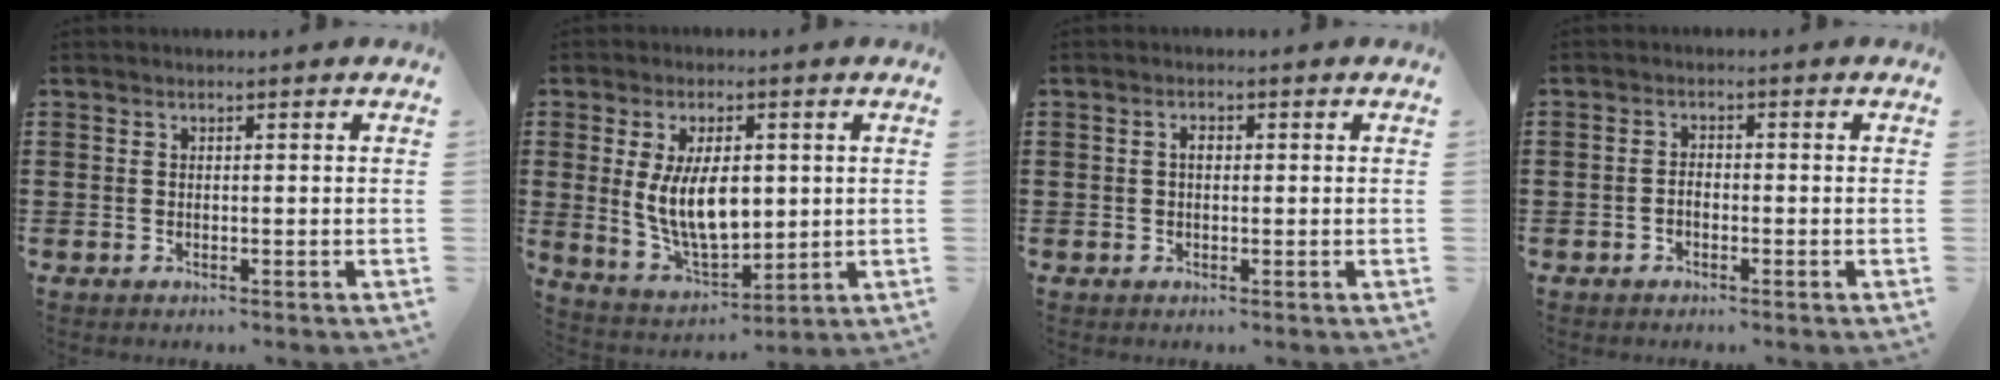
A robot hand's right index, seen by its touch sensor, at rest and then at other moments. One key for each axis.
{"total": 10.0, "fx": 1.3, "fy": 5.2, "fz": 8.4, "tx": -0.173, "ty": -0.004, "tz": 0.018}
{"total": 1.3, "fx": 0.2, "fy": 0.7, "fz": 1.1, "tx": -0.022, "ty": 0.006, "tz": 0.003}
{"total": 1.5, "fx": -0.8, "fy": 0.9, "fz": 0.9, "tx": -0.019, "ty": 0.002, "tz": -0.015}